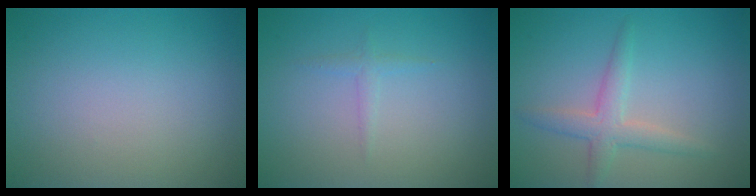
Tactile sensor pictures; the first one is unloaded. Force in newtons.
{"total": 0.9, "press": 0.9, "slide": 0.0}
{"total": 2.6, "press": 2.6, "slide": 0.1}